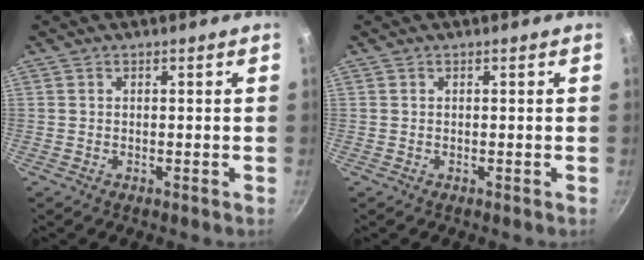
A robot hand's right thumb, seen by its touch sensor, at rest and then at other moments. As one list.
[{"total": 0.0}]